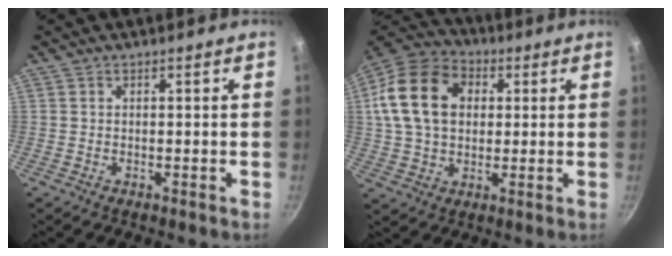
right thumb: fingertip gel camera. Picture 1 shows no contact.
{"total": 17.8, "force": [3.6, 13.1, 11.5], "torque": [-0.192, 0.022, 0.057]}